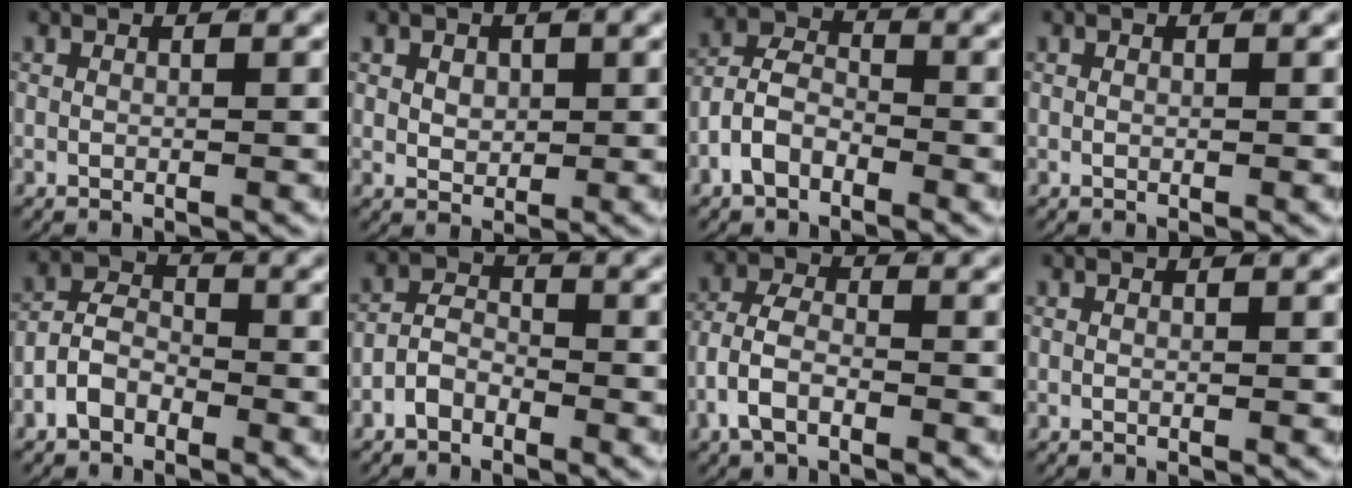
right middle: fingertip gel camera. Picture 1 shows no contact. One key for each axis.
{"total": 1.9, "fx": 0.4, "fy": 1.4, "fz": 1.2, "tx": -0.024, "ty": -0.015, "tz": 0.021}
{"total": 4.1, "fx": -1.9, "fy": 2.8, "fz": 2.2, "tx": -0.030, "ty": -0.003, "tz": -0.043}
{"total": 0.0}
{"total": 3.4, "fx": -1.8, "fy": 2.4, "fz": 1.7, "tx": -0.016, "ty": -0.002, "tz": -0.041}
{"total": 2.5, "fx": -1.7, "fy": 1.6, "fz": 1.0, "tx": -0.004, "ty": -0.001, "tz": -0.037}
{"total": 4.0, "fx": -1.8, "fy": 2.3, "fz": 2.7, "tx": -0.049, "ty": -0.002, "tz": -0.036}
{"total": 0.0}